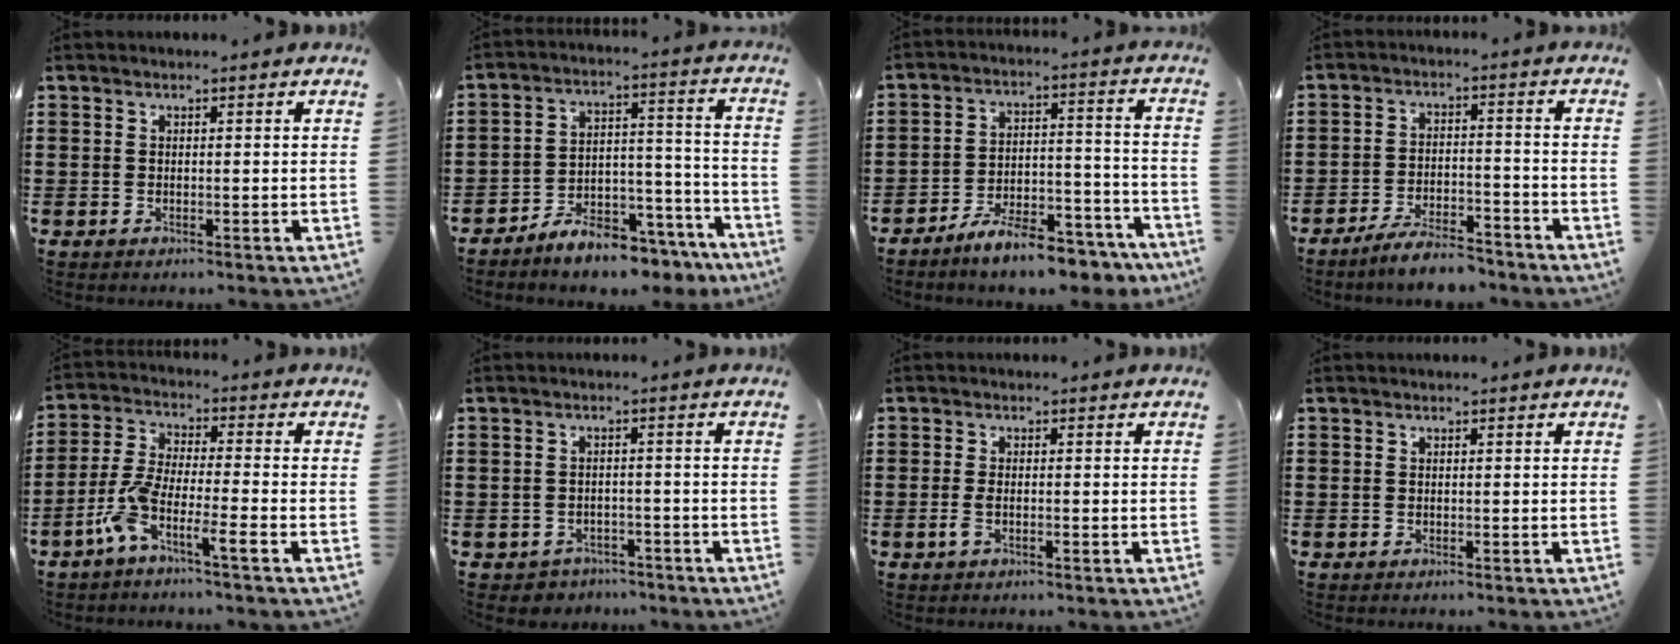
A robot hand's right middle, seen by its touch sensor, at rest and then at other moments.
{"total": 7.8, "force": [-7.3, 1.7, 2.1], "torque": [-0.032, 0.025, -0.138]}
{"total": 8.9, "force": [-8.0, 1.4, 3.6], "torque": [-0.049, 0.029, -0.148]}
{"total": 5.8, "force": [-5.3, 0.7, 2.1], "torque": [-0.045, -0.001, -0.106]}
{"total": 6.8, "force": [-4.6, 0.7, 5.0], "torque": [-0.120, -0.009, -0.096]}
{"total": 2.2, "force": [-2.0, 0.7, -0.3], "torque": [-0.004, 0.002, -0.047]}
{"total": 1.8, "force": [-0.5, 0.6, 1.5], "torque": [-0.036, -0.004, -0.012]}
{"total": 0.0}